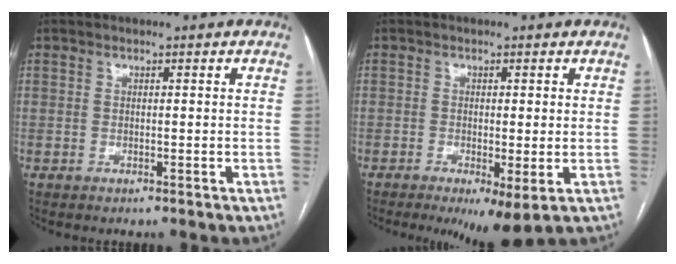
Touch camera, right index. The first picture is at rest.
{"total": 6.0, "force": [-2.6, 1.4, 5.2], "torque": [-0.068, -0.016, -0.034]}